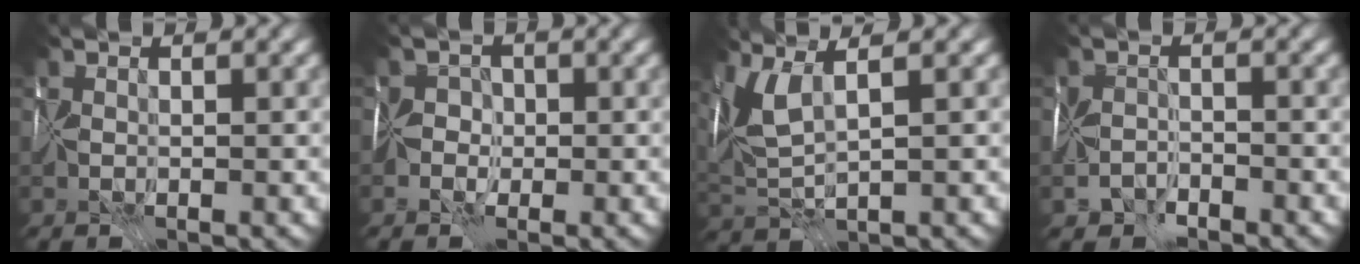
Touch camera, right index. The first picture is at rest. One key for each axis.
{"total": 2.0, "fx": -1.0, "fy": 1.6, "fz": 0.6, "tx": -0.007, "ty": 0.006, "tz": -0.029}
{"total": 5.3, "fx": 2.3, "fy": 1.7, "fz": 4.5, "tx": -0.113, "ty": 0.010, "tz": 0.050}
{"total": 2.4, "fx": -2.0, "fy": 1.2, "fz": 0.5, "tx": -0.008, "ty": 0.000, "tz": -0.047}